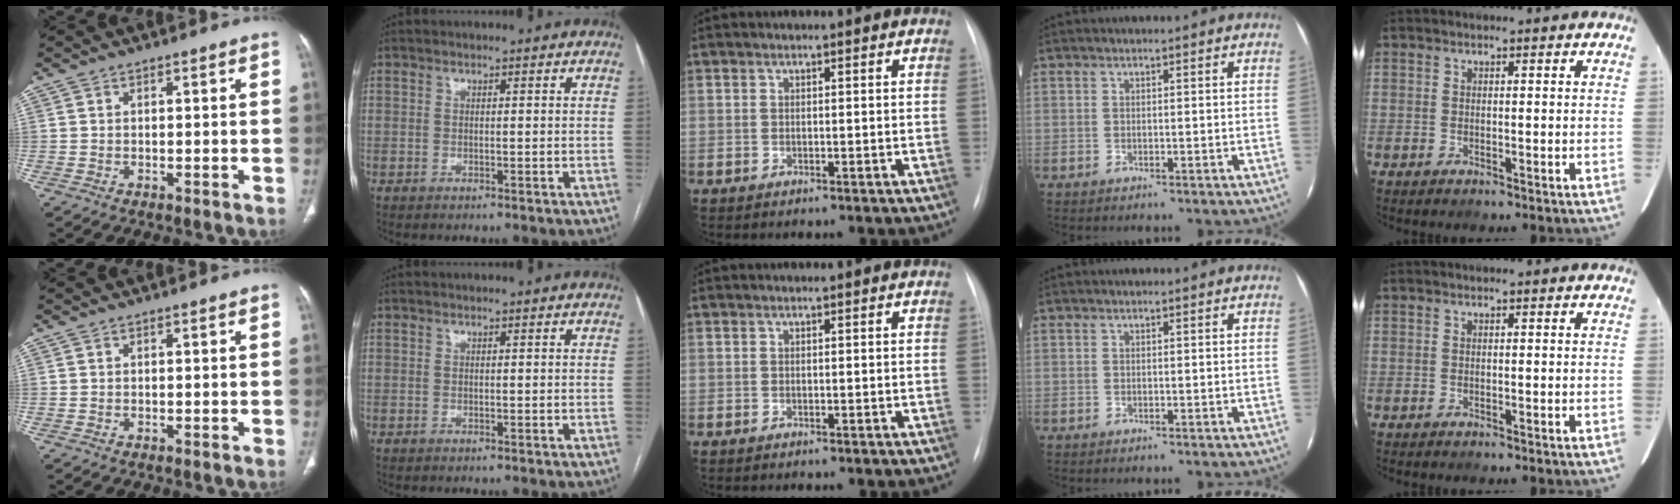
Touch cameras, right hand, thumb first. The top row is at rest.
{}